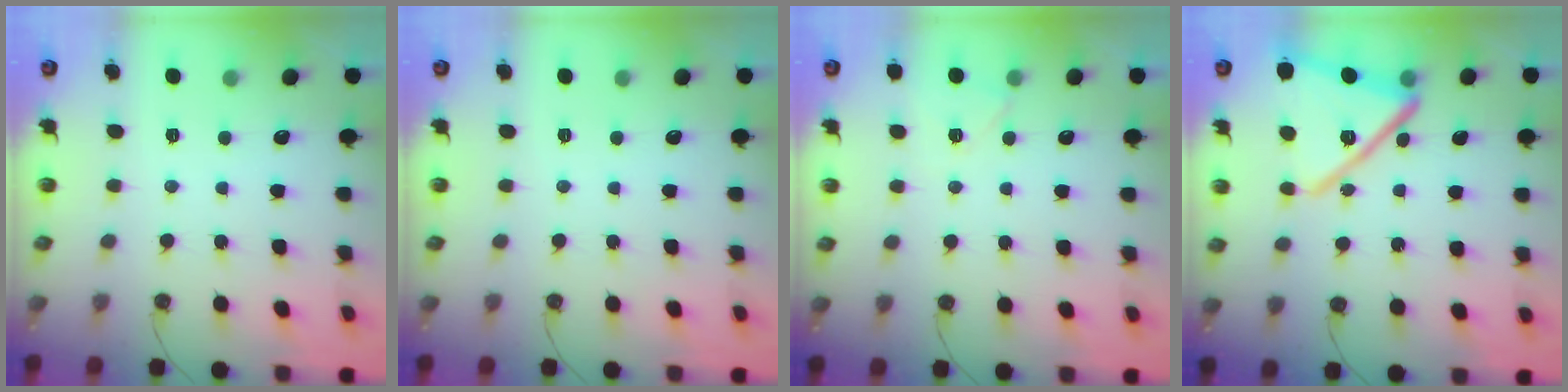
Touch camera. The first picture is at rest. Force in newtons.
{"total": 0.0}
{"total": 5.7, "press": 5.2, "slide": 2.3}
{"total": 20.3, "press": 20.2, "slide": 1.3}